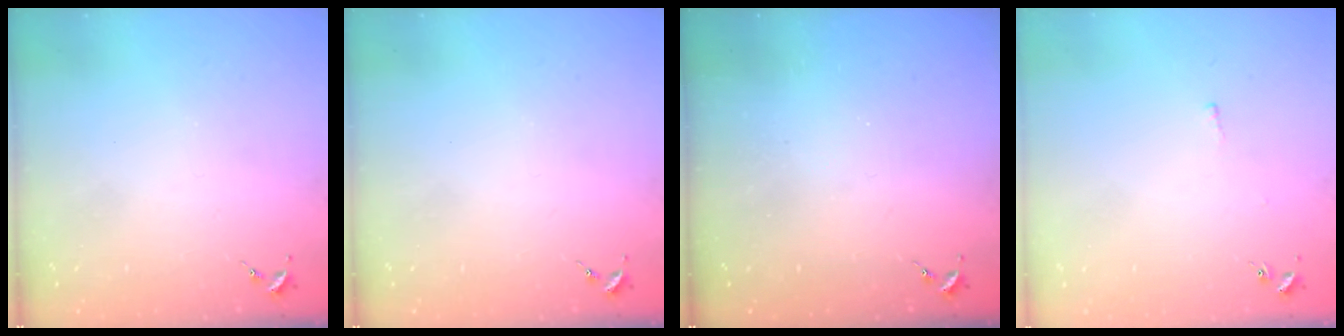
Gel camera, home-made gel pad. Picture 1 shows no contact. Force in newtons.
{"total": 0.0}
{"total": 0.0}
{"total": 2.2, "press": 2.2, "slide": 0.5}